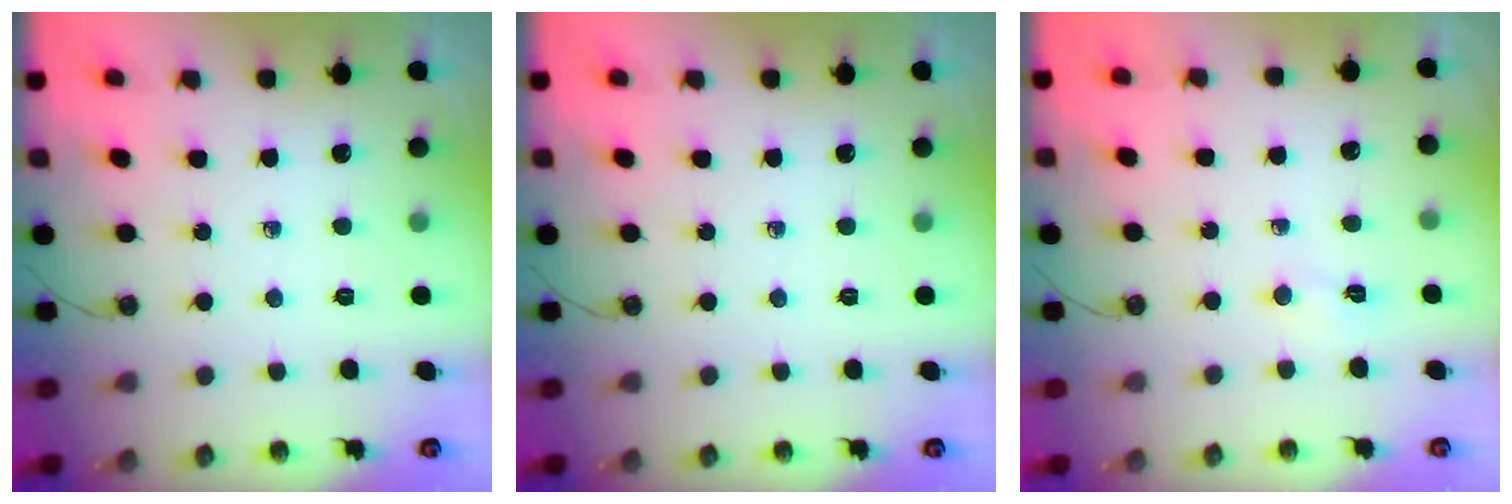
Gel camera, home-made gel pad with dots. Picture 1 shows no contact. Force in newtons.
{"total": 0.0}
{"total": 2.8, "press": 2.7, "slide": 0.5}